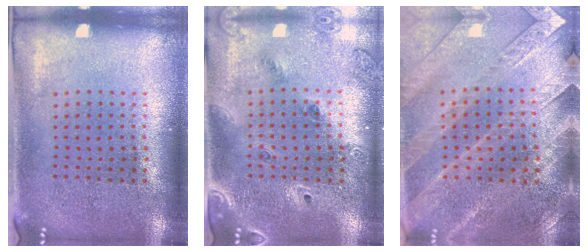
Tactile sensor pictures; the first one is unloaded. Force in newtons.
{"total": 1.6, "press": 1.4, "slide": 0.9}
{"total": 2.8, "press": 2.7, "slide": 0.6}